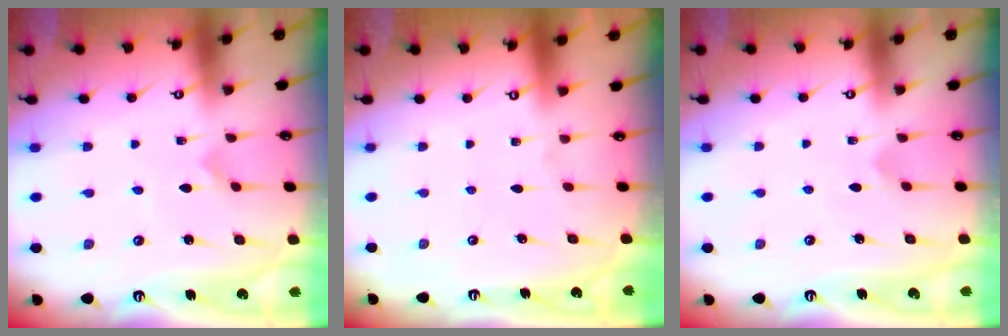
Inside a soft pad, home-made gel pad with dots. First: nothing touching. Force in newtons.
{"total": 0.0}
{"total": 1.5, "press": 1.5, "slide": 0.1}